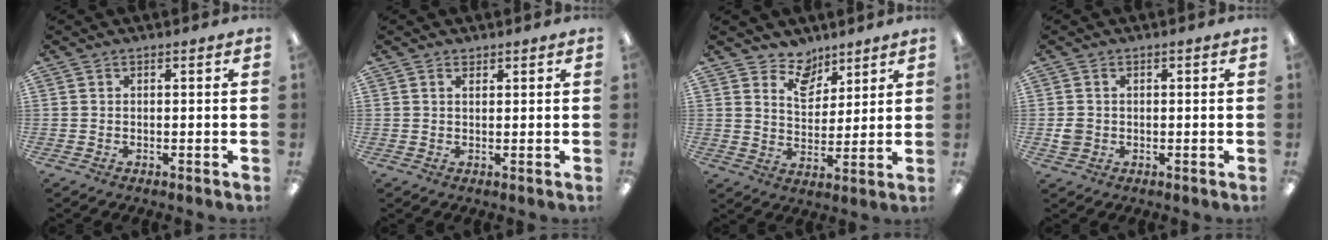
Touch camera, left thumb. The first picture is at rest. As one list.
[{"total": 1.2, "force": [0.8, 0.6, 0.6], "torque": [-0.005, -0.002, 0.013]}, {"total": 7.9, "force": [6.1, 4.8, 1.3], "torque": [-0.024, -0.041, 0.114]}, {"total": 2.5, "force": [-0.2, 2.3, 1.0], "torque": [-0.010, 0.001, -0.005]}]